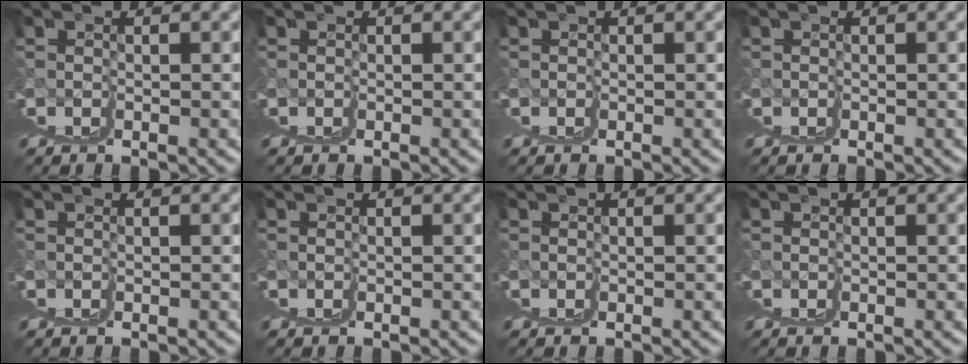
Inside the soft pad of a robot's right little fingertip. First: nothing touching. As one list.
[{"total": 0.0}, {"total": 0.9, "force": [0.3, -0.6, -0.5], "torque": [0.010, 0.001, 0.004]}, {"total": 0.0}, {"total": 0.0}, {"total": 0.0}, {"total": 0.0}, {"total": 0.0}]